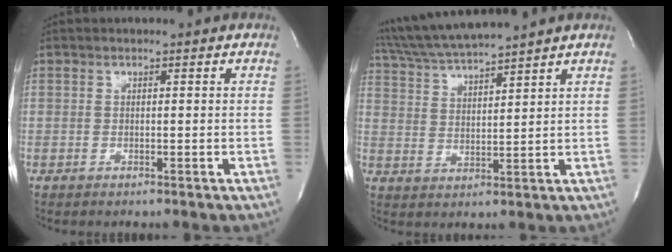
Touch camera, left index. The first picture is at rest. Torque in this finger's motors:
{"motor_torque": [0.21, -0.15, 0.42, 0.09]}